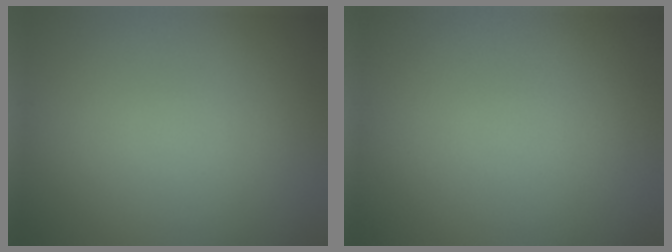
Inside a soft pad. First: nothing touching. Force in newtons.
{"total": 0.0}